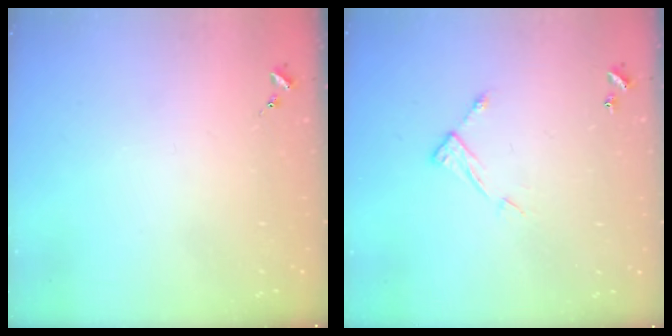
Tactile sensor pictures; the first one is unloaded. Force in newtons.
{"total": 6.4, "press": 6.4, "slide": 0.3}